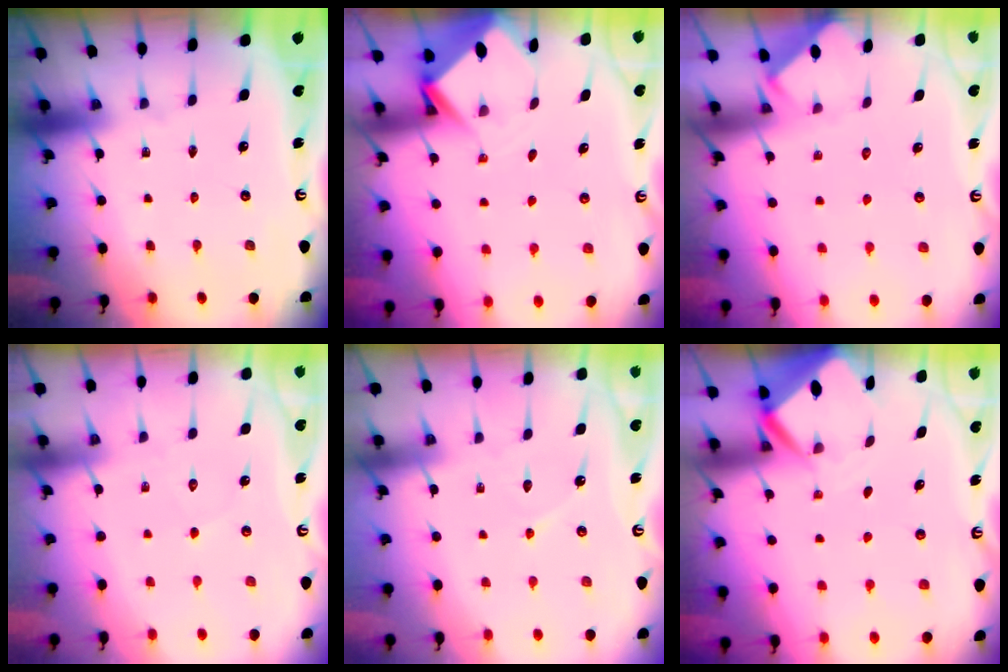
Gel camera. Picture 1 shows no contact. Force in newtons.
{"total": 3.8, "press": 3.8, "slide": 0.3}
{"total": 2.7, "press": 2.6, "slide": 0.4}
{"total": 3.3, "press": 3.3, "slide": 0.3}
{"total": 3.2, "press": 3.2, "slide": 0.3}
{"total": 3.4, "press": 3.4, "slide": 0.2}